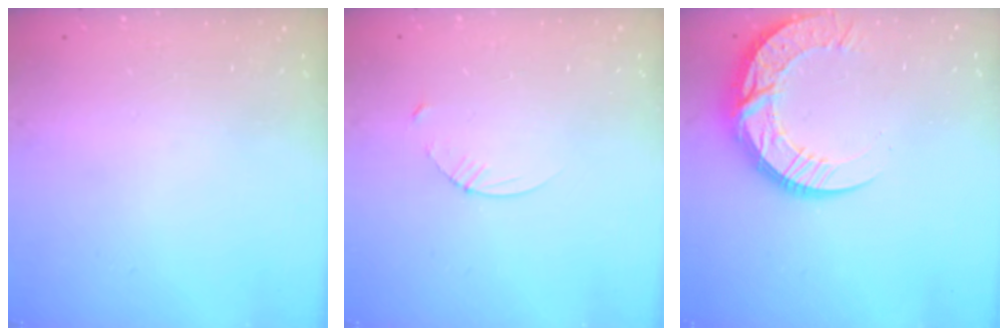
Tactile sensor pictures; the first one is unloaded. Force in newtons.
{"total": 3.4, "press": 3.3, "slide": 0.3}
{"total": 15.3, "press": 15.2, "slide": 1.4}